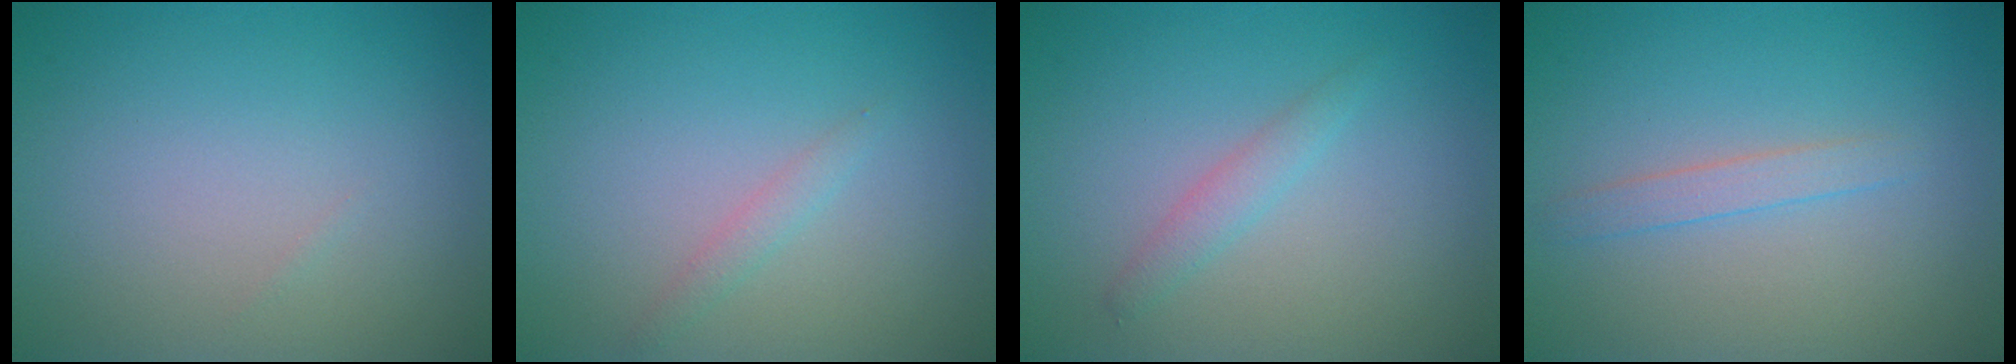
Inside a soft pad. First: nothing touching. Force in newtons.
{"total": 1.0, "press": 0.9, "slide": 0.1}
{"total": 1.5, "press": 1.5, "slide": 0.1}
{"total": 1.4, "press": 1.4, "slide": 0.0}